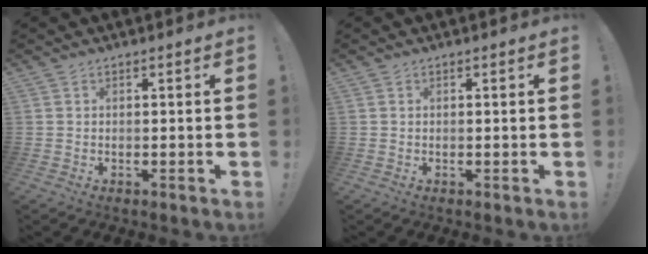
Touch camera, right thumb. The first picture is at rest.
{"total": 0.0}